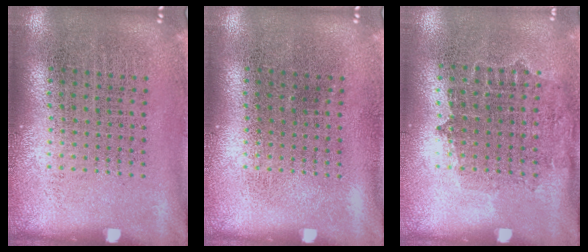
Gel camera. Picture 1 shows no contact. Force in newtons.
{"total": 0.0}
{"total": 0.8, "press": 0.8, "slide": 0.3}